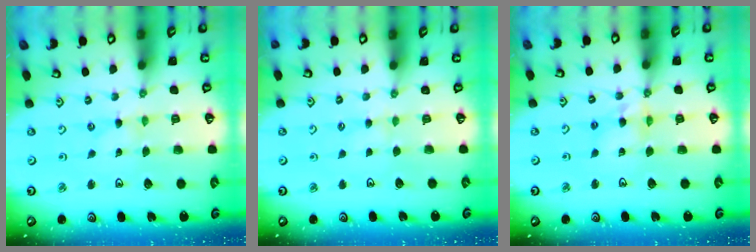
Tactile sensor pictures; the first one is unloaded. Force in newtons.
{"total": 2.6, "press": 2.5, "slide": 0.5}
{"total": 6.7, "press": 6.7, "slide": 0.7}